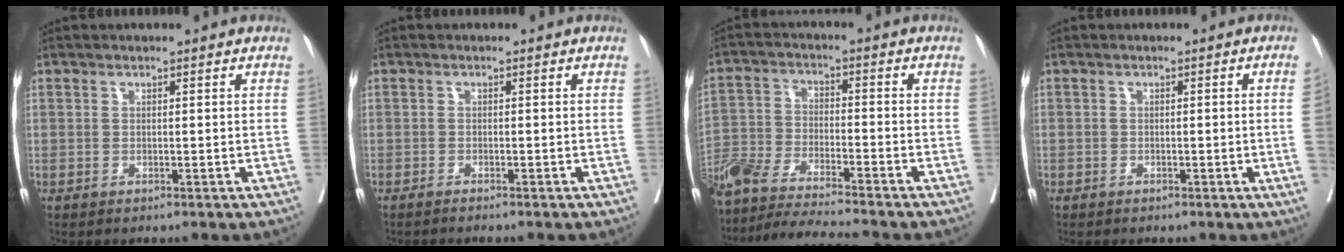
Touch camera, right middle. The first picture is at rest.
{"total": 1.8, "force": [-1.6, -0.3, 0.8], "torque": [-0.012, 0.001, -0.021]}
{"total": 13.6, "force": [-12.5, -0.7, 5.4], "torque": [-0.101, -0.012, -0.224]}
{"total": 1.7, "force": [-0.4, -0.2, 1.6], "torque": [-0.018, 0.002, -0.007]}